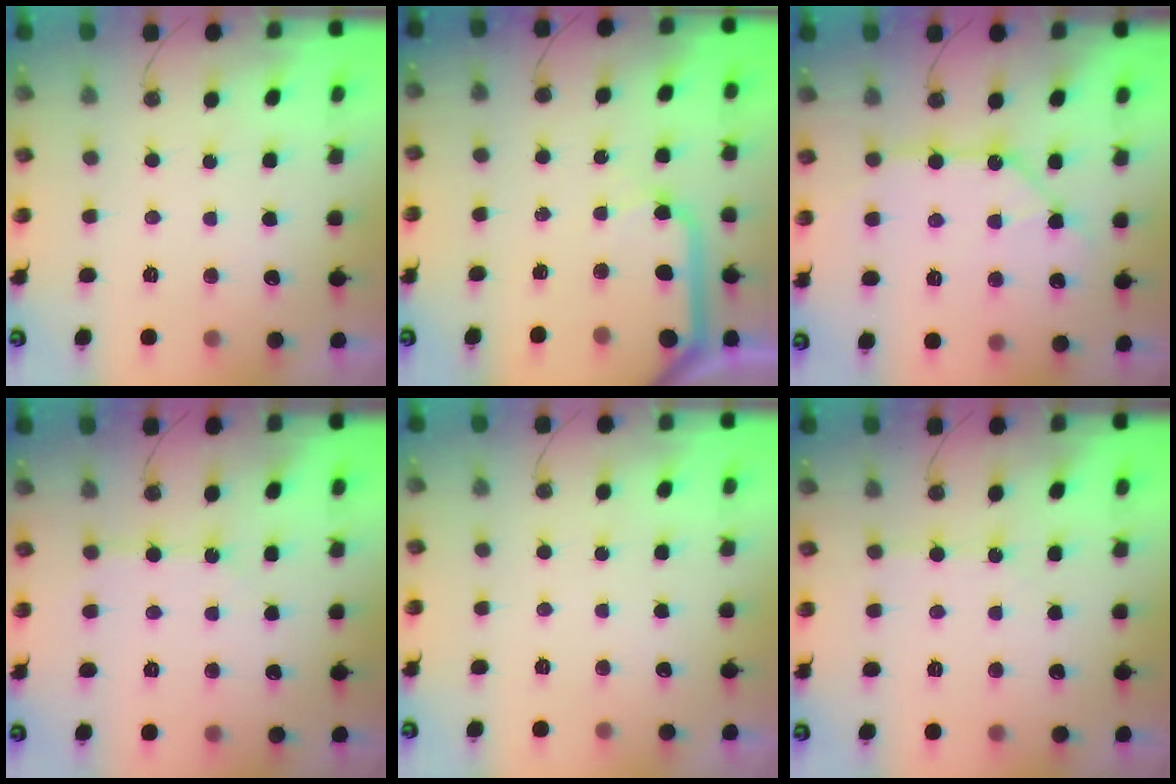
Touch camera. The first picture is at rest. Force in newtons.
{"total": 10.4, "press": 10.3, "slide": 1.4}
{"total": 10.8, "press": 10.7, "slide": 1.3}
{"total": 3.7, "press": 3.7, "slide": 0.4}
{"total": 0.0}
{"total": 2.5, "press": 2.5, "slide": 0.4}